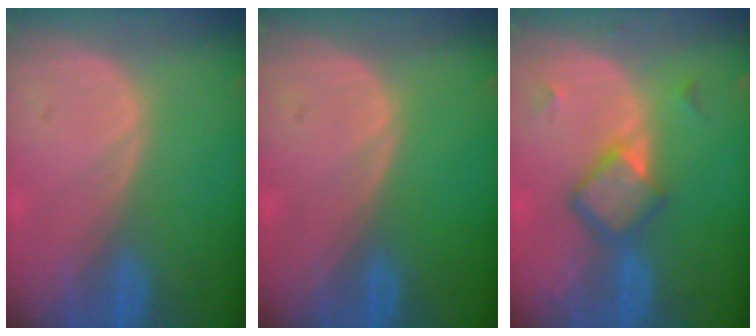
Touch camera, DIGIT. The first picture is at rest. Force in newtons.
{"total": 0.0}
{"total": 5.8, "press": 5.1, "slide": 2.7}